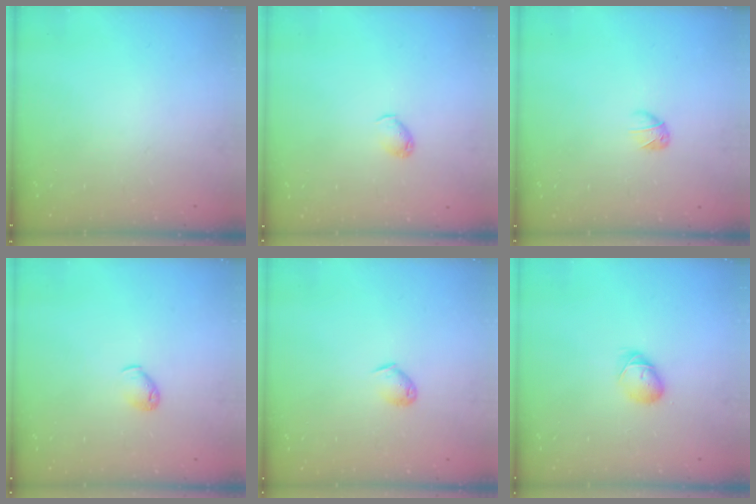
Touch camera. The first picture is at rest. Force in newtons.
{"total": 3.7, "press": 3.7, "slide": 0.7}
{"total": 3.0, "press": 2.9, "slide": 0.7}
{"total": 4.1, "press": 4.0, "slide": 0.6}
{"total": 3.7, "press": 3.7, "slide": 0.7}
{"total": 5.6, "press": 5.6, "slide": 0.9}